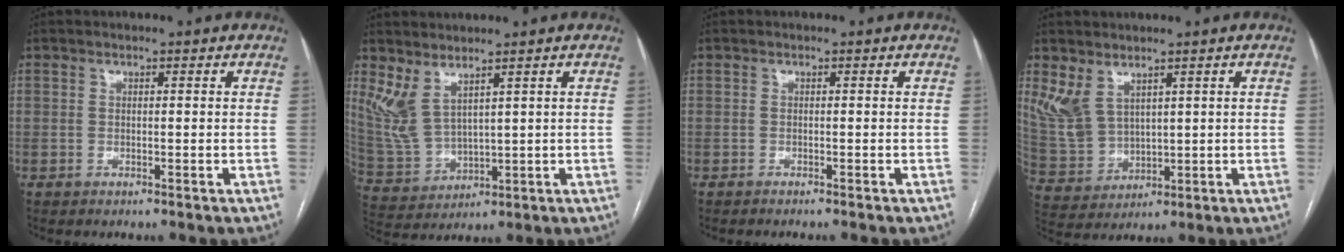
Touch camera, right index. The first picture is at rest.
{"total": 6.8, "force": [4.3, 2.7, 4.5], "torque": [-0.112, -0.003, 0.108]}
{"total": 2.0, "force": [-1.7, -0.2, 0.9], "torque": [-0.009, 0.000, -0.022]}
{"total": 7.0, "force": [4.0, 4.4, 3.8], "torque": [-0.093, 0.005, 0.101]}